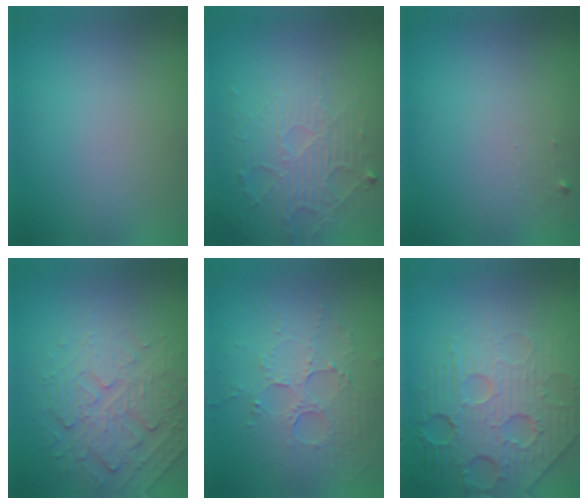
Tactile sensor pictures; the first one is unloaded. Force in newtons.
{"total": 5.5, "press": 3.5, "slide": 4.3}
{"total": 0.6, "press": 0.6, "slide": 0.1}
{"total": 4.8, "press": 3.7, "slide": 3.1}
{"total": 5.3, "press": 3.7, "slide": 3.9}
{"total": 8.6, "press": 5.9, "slide": 6.3}